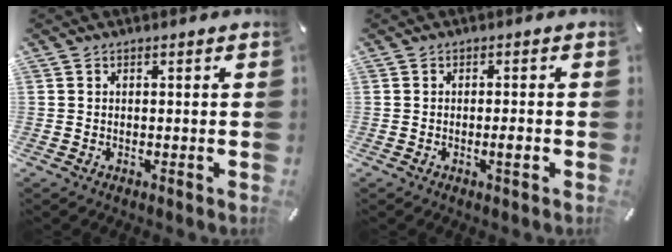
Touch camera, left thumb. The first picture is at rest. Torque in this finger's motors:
{"motor_torque": [-0.32, 0.28, 0.29, 0.09, 0.04]}